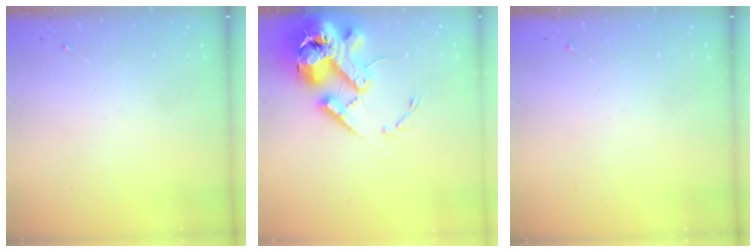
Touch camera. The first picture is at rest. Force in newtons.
{"total": 20.8, "press": 20.5, "slide": 3.5}
{"total": 0.0}